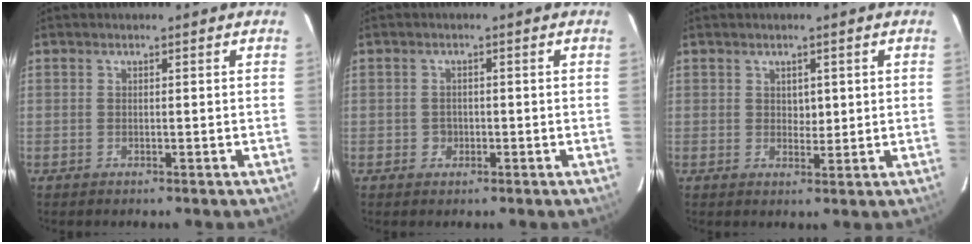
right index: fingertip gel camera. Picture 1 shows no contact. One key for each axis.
{"total": 1.4, "fx": -0.5, "fy": 1.2, "fz": 0.6, "tx": -0.010, "ty": 0.003, "tz": -0.006}
{"total": 2.2, "fx": 0.6, "fy": 1.5, "fz": 1.6, "tx": -0.019, "ty": -0.001, "tz": 0.011}